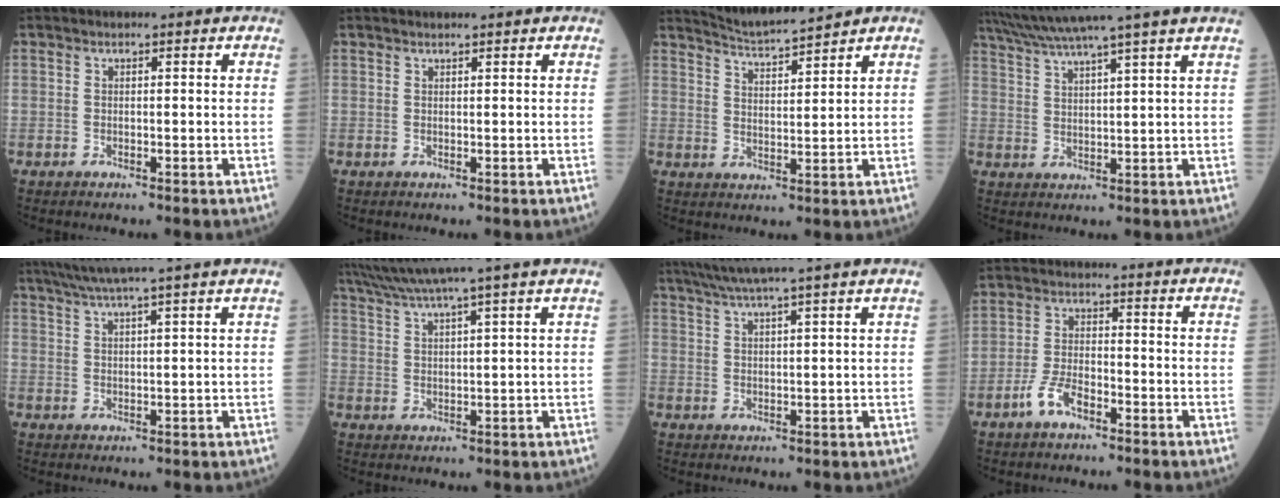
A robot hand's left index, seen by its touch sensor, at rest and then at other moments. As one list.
[{"total": 1.7, "force": [1.7, 0.0, 0.5], "torque": [-0.007, 0.015, 0.026]}, {"total": 7.0, "force": [6.8, -0.4, 1.6], "torque": [-0.041, 0.008, 0.128]}, {"total": 12.5, "force": [10.7, -2.5, 5.9], "torque": [-0.107, 0.006, 0.163]}, {"total": 10.4, "force": [8.7, -1.8, 5.3], "torque": [-0.089, 0.022, 0.124]}, {"total": 11.5, "force": [9.8, -2.4, 5.4], "torque": [-0.100, 0.010, 0.151]}, {"total": 10.5, "force": [8.8, -1.9, 5.3], "torque": [-0.091, 0.021, 0.128]}, {"total": 4.4, "force": [-2.9, 1.6, 3.0], "torque": [-0.071, 0.001, -0.058]}]